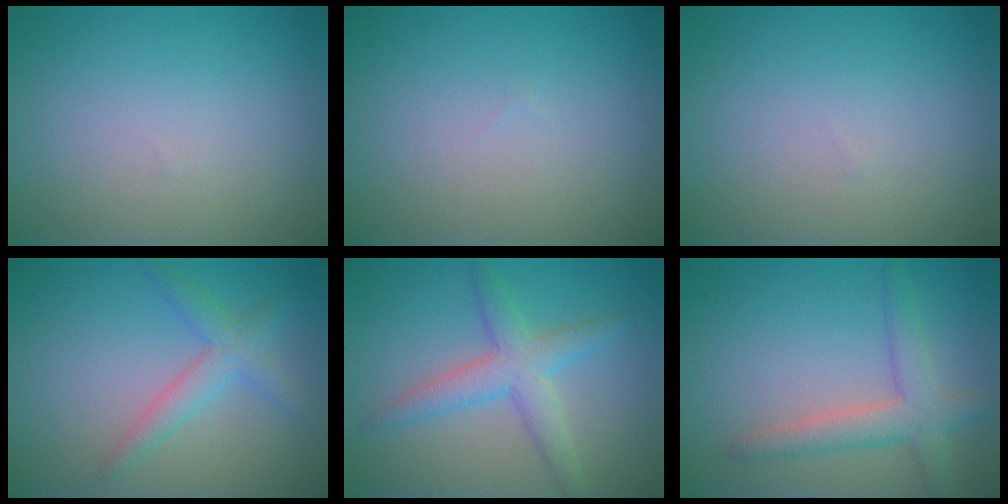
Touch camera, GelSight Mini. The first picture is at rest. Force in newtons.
{"total": 0.0}
{"total": 0.0}
{"total": 2.6, "press": 2.6, "slide": 0.1}
{"total": 3.9, "press": 3.9, "slide": 0.1}
{"total": 3.5, "press": 3.5, "slide": 0.2}